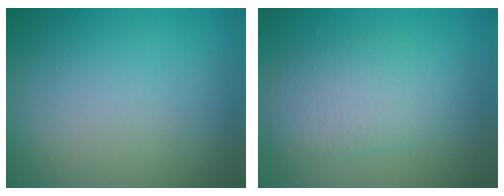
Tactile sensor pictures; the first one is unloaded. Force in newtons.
{"total": 3.5, "press": 3.5, "slide": 0.1}